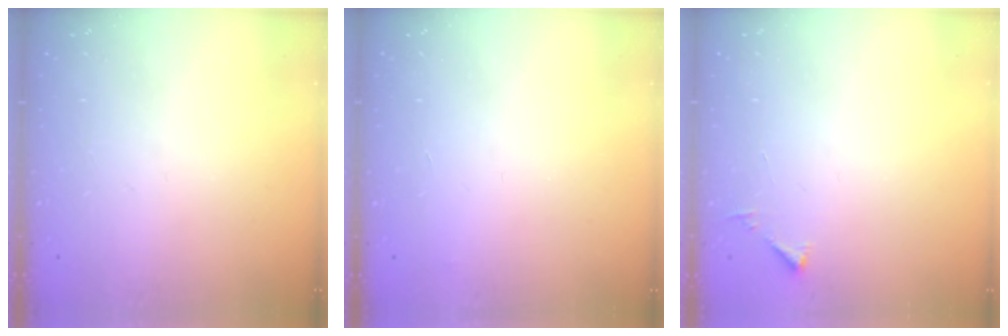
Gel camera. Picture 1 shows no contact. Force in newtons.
{"total": 3.6, "press": 3.6, "slide": 0.1}
{"total": 3.3, "press": 3.2, "slide": 0.4}